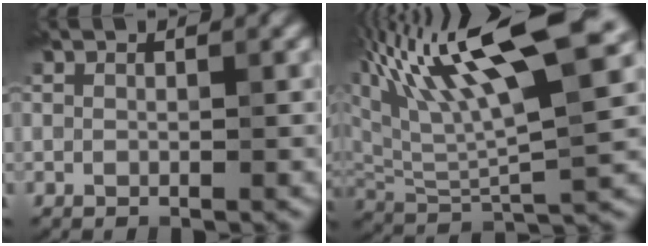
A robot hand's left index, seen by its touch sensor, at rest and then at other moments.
{"total": 10.6, "force": [4.8, 2.7, 9.0], "torque": [-0.184, 0.009, 0.112]}